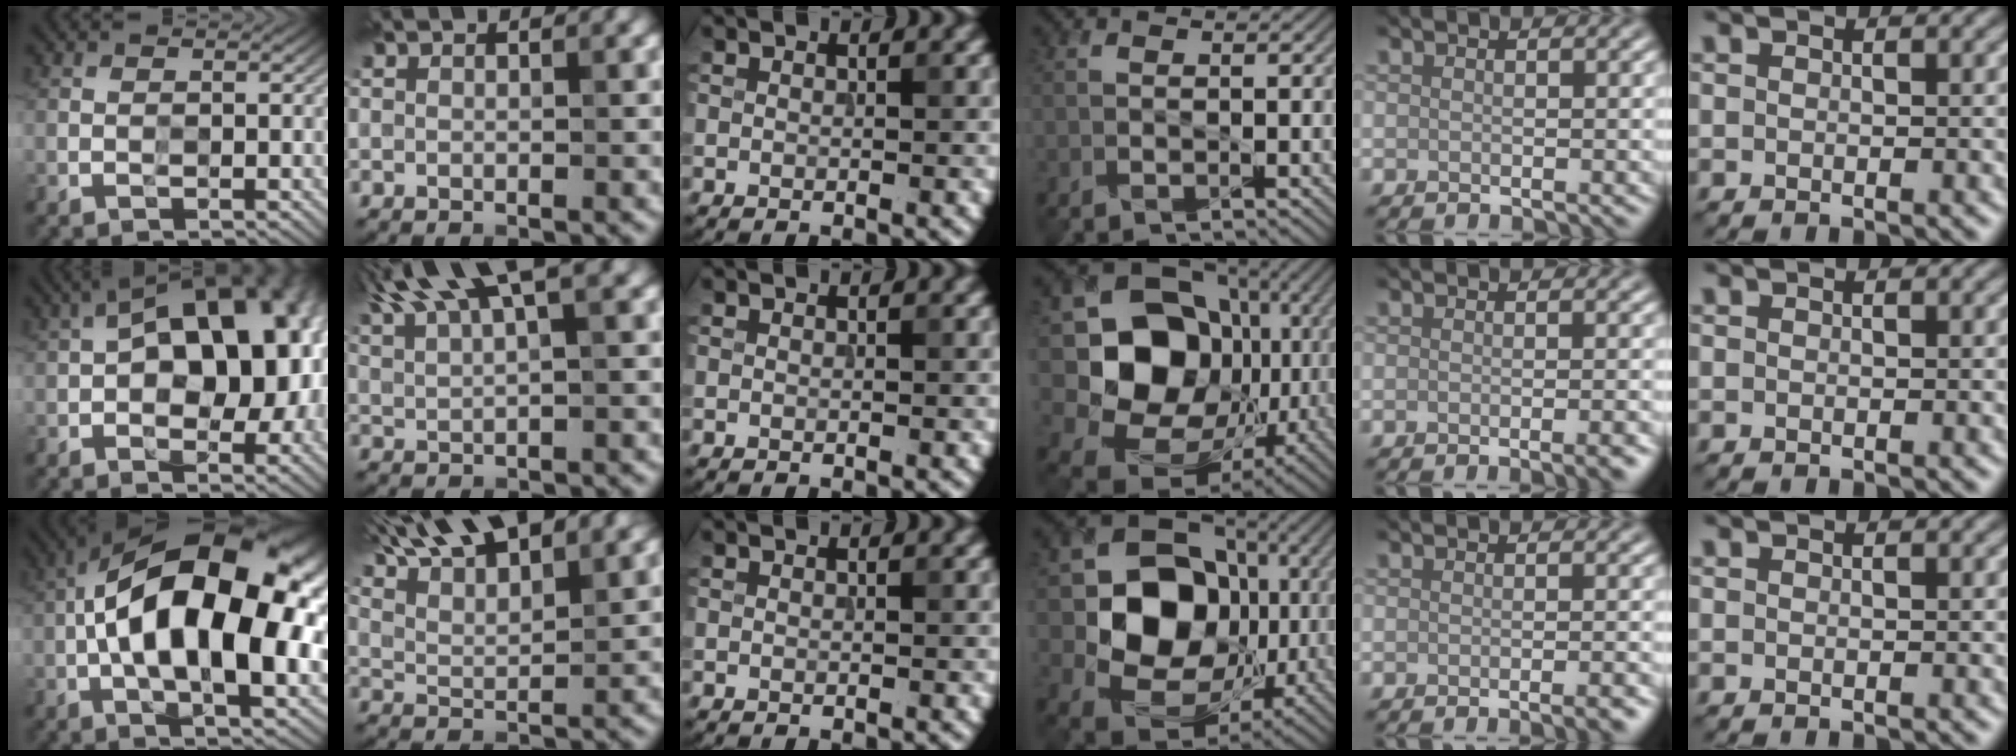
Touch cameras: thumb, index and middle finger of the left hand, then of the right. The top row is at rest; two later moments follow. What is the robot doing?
{"motion": "wipe", "object": "compact mirror"}